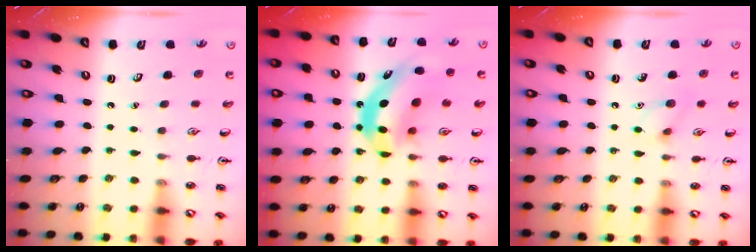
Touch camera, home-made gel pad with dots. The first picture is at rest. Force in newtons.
{"total": 12.1, "press": 11.4, "slide": 3.8}
{"total": 7.0, "press": 7.0, "slide": 0.8}